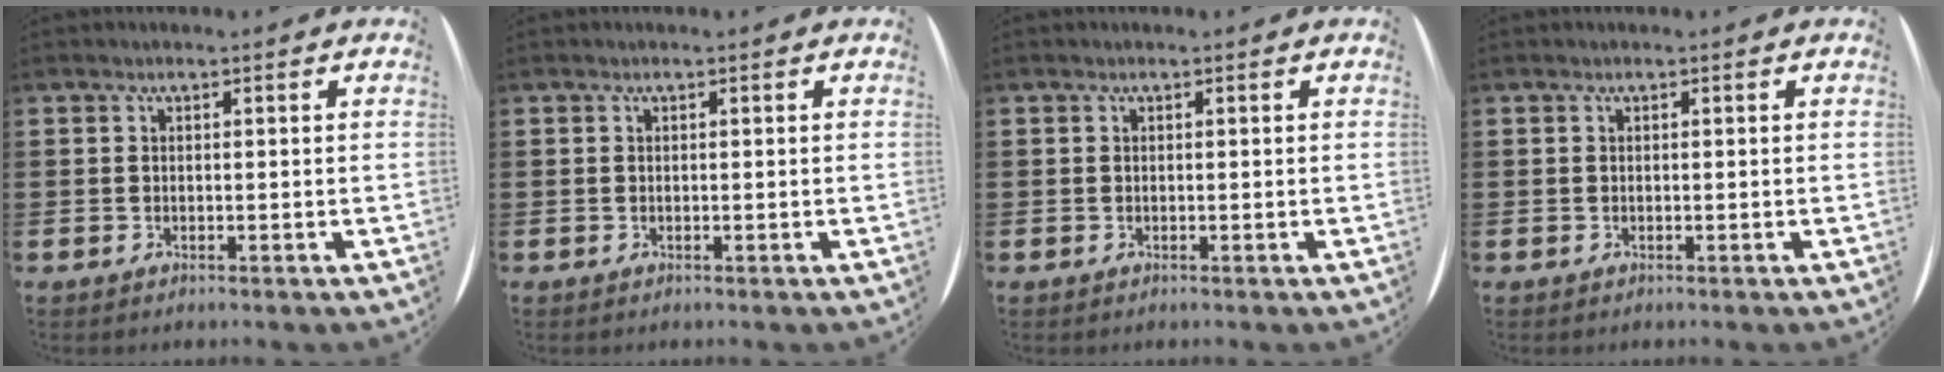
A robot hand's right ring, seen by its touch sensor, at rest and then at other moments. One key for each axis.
{"total": 0.0}
{"total": 0.0}
{"total": 0.0}